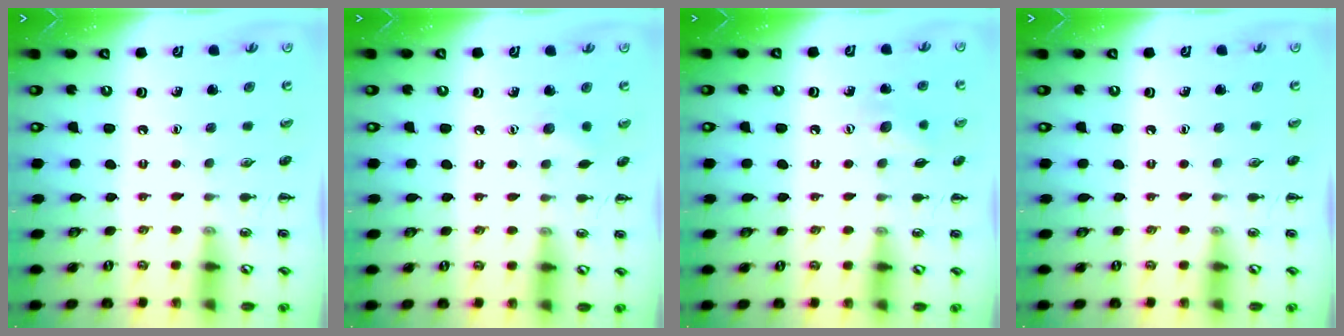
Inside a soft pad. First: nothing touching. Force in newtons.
{"total": 5.1, "press": 4.9, "slide": 1.3}
{"total": 8.8, "press": 8.6, "slide": 1.7}
{"total": 0.0}